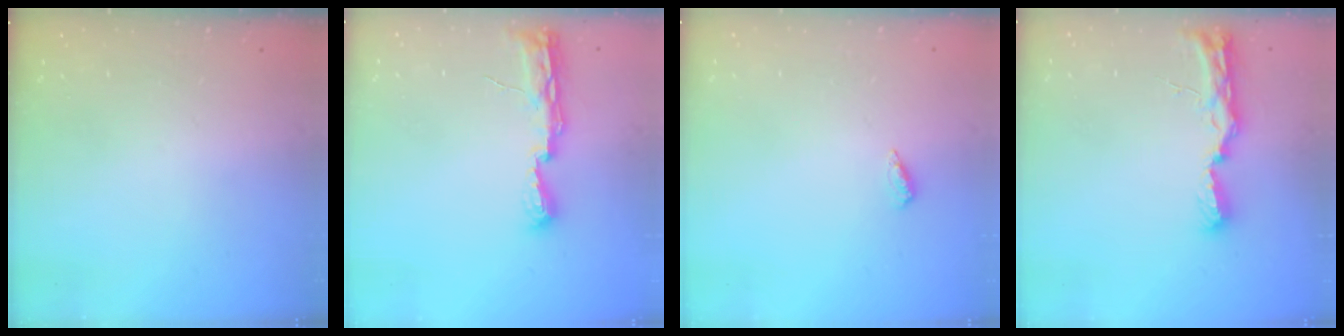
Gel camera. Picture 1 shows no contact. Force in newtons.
{"total": 8.9, "press": 8.5, "slide": 2.3}
{"total": 2.6, "press": 2.2, "slide": 1.3}
{"total": 8.8, "press": 8.7, "slide": 0.9}